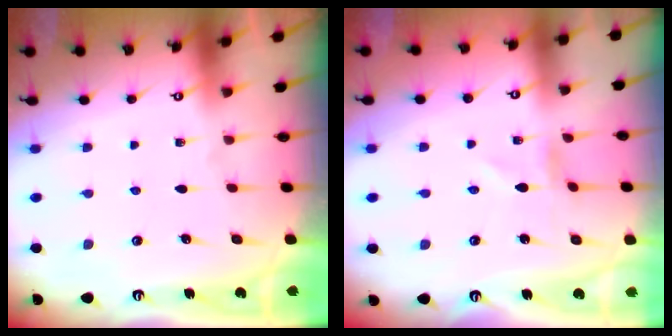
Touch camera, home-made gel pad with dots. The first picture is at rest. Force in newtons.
{"total": 0.0}